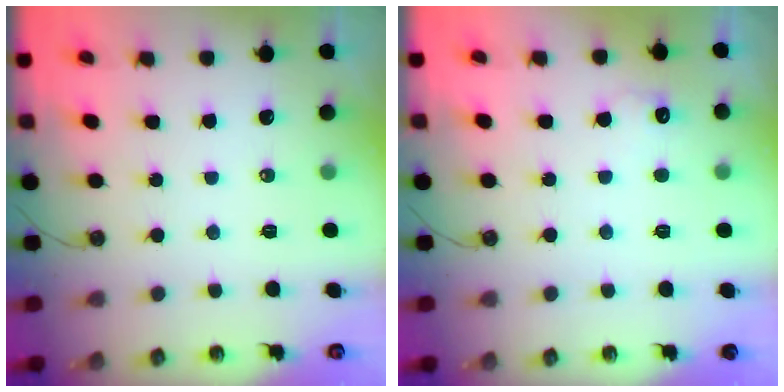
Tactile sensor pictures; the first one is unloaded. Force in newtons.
{"total": 6.4, "press": 6.3, "slide": 1.1}